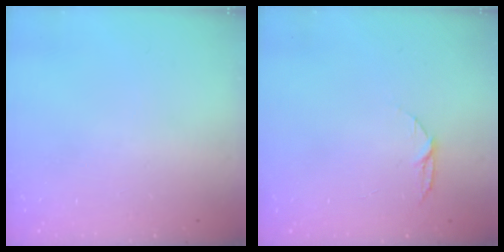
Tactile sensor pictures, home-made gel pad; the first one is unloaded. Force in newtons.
{"total": 4.8, "press": 4.8, "slide": 0.6}